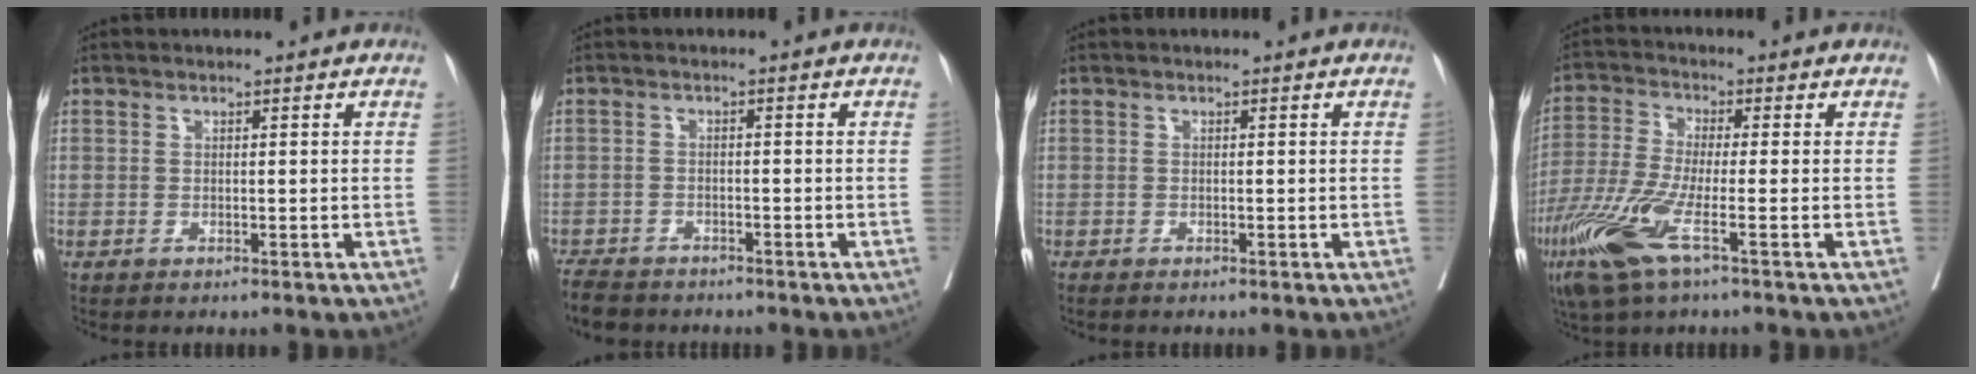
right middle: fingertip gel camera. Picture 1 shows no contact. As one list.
[{"total": 5.8, "force": [-5.1, 2.2, 1.7], "torque": [-0.027, -0.011, -0.084]}, {"total": 0.6, "force": [-0.5, 0.1, 0.2], "torque": [-0.006, -0.002, -0.010]}, {"total": 10.1, "force": [-4.7, 1.2, 8.9], "torque": [-0.202, -0.021, -0.098]}]